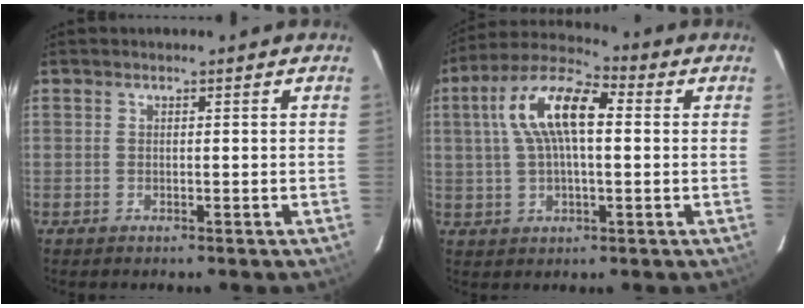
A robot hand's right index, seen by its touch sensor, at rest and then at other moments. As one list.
[{"total": 13.6, "force": [2.5, 5.6, 12.2], "torque": [-0.235, 0.030, 0.037]}]